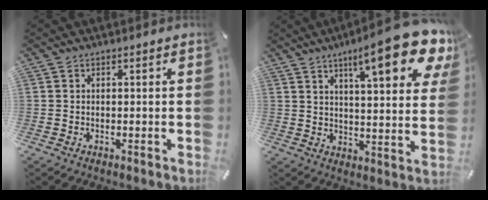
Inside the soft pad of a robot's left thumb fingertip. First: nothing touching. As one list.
[{"total": 18.6, "force": [10.5, 4.6, 14.6], "torque": [-0.222, -0.053, 0.162]}]